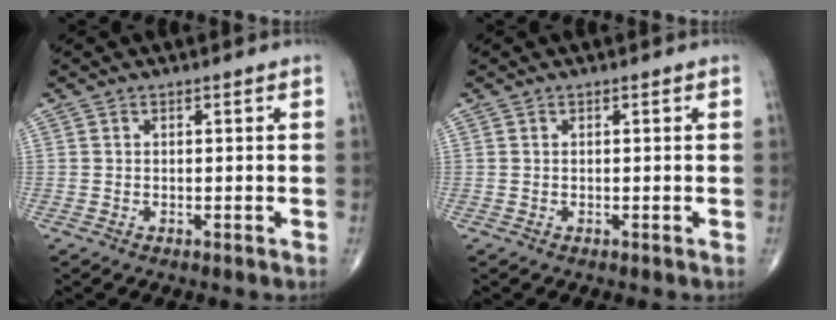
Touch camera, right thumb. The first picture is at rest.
{"total": 0.0}